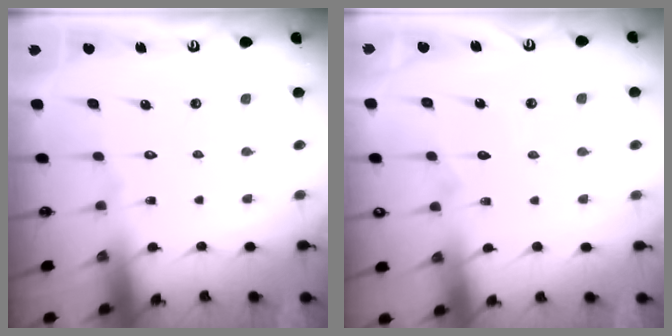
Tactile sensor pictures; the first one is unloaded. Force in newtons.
{"total": 4.7, "press": 4.6, "slide": 0.4}